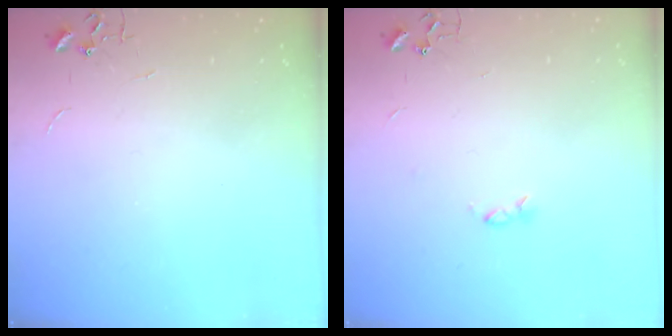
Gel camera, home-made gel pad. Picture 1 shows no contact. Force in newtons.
{"total": 2.6, "press": 2.5, "slide": 0.5}